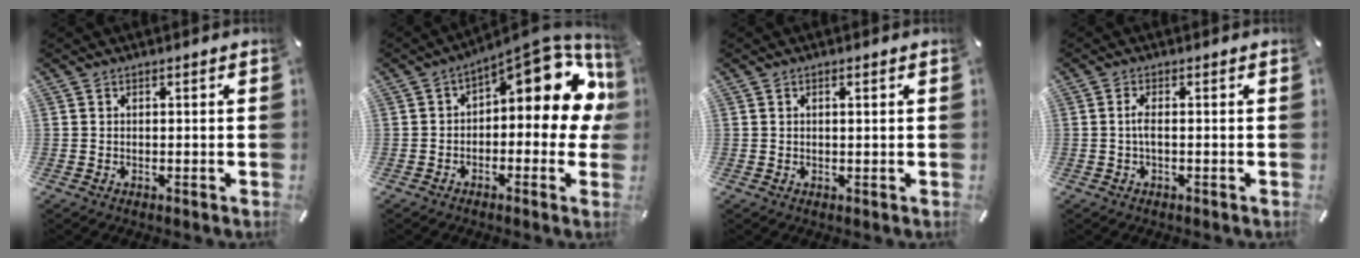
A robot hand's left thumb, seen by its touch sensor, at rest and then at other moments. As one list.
[{"total": 11.9, "force": [4.4, 5.4, 9.6], "torque": [-0.121, -0.044, 0.072]}, {"total": 1.0, "force": [0.3, 0.2, 0.9], "torque": [-0.018, 0.001, 0.003]}, {"total": 2.6, "force": [-0.3, 0.5, 2.5], "torque": [-0.048, 0.000, -0.006]}]